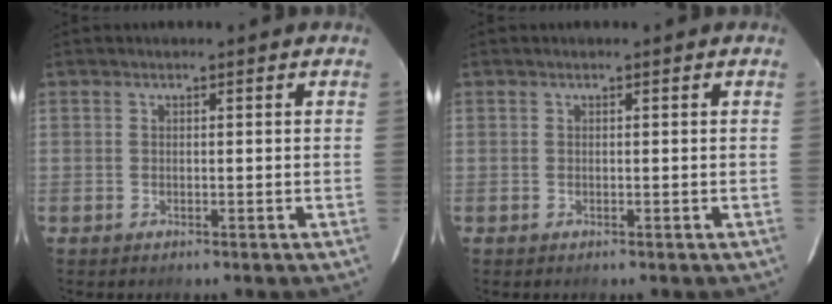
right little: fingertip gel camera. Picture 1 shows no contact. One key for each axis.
{"total": 0.0}